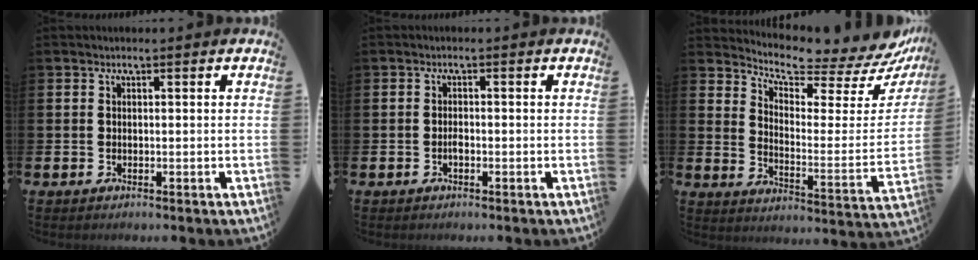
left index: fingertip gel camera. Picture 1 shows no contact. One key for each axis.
{"total": 0.9, "fx": -0.4, "fy": 0.4, "fz": 0.7, "tx": -0.012, "ty": -0.003, "tz": -0.008}
{"total": 6.1, "fx": 5.6, "fy": 1.7, "fz": 1.8, "tx": -0.051, "ty": -0.063, "tz": 0.086}